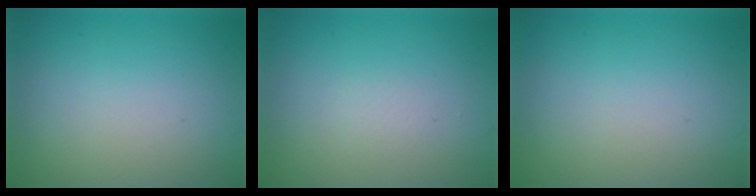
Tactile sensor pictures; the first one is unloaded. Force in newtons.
{"total": 0.6, "press": 0.6, "slide": 0.1}
{"total": 0.0}